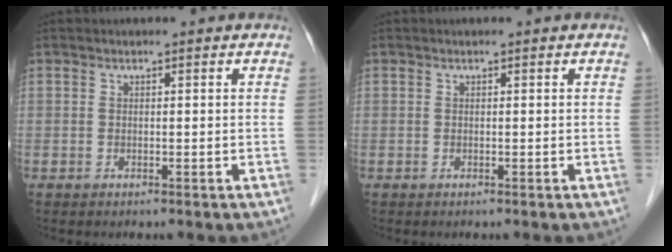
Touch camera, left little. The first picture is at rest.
{"total": 0.0}